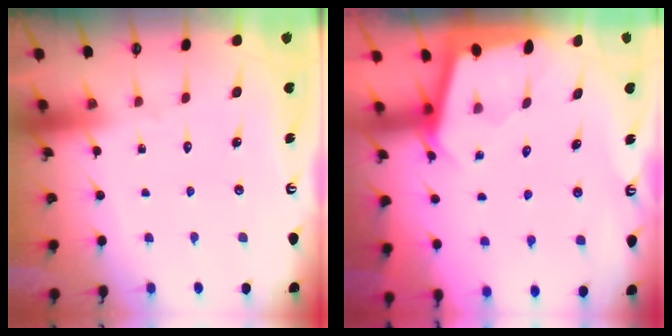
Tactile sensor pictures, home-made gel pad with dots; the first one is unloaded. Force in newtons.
{"total": 2.1, "press": 2.1, "slide": 0.2}